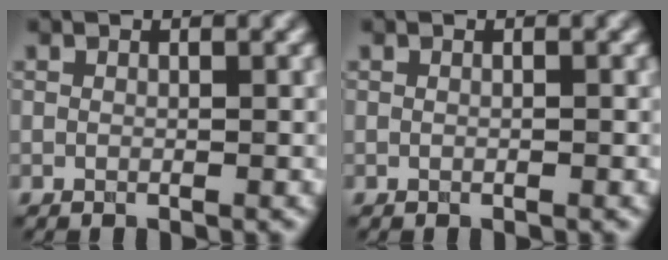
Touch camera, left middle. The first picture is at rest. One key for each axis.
{"total": 0.0}